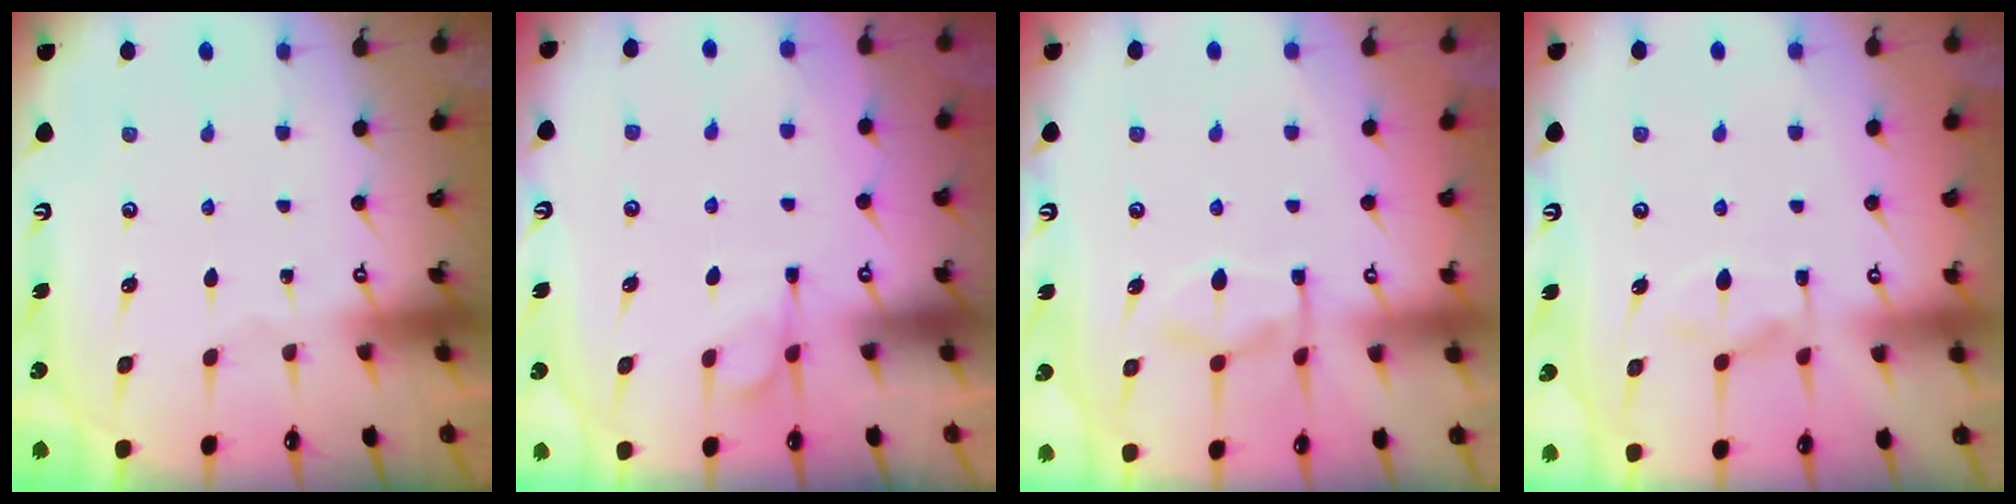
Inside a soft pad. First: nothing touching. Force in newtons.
{"total": 1.5, "press": 0.9, "slide": 1.2}
{"total": 7.0, "press": 6.9, "slide": 1.3}
{"total": 2.0, "press": 1.5, "slide": 1.3}